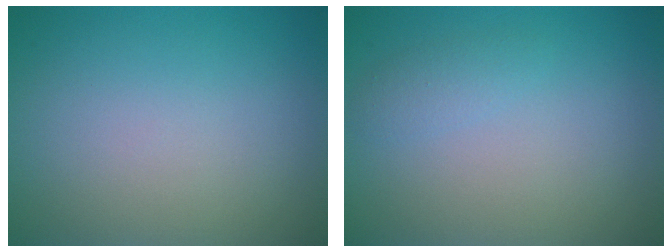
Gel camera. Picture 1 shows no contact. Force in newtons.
{"total": 1.1, "press": 1.1, "slide": 0.0}